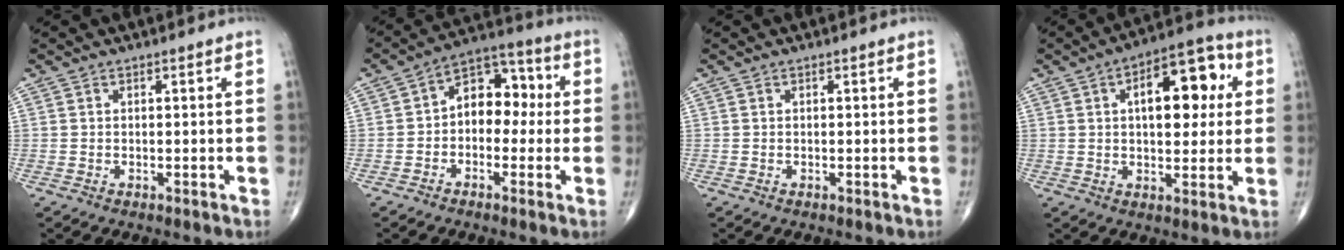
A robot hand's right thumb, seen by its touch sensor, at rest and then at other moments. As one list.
[{"total": 10.2, "force": [0.0, 7.0, 7.4], "torque": [-0.070, 0.041, -0.017]}, {"total": 0.0}, {"total": 14.8, "force": [3.5, 7.5, 12.2], "torque": [-0.136, 0.015, 0.046]}]